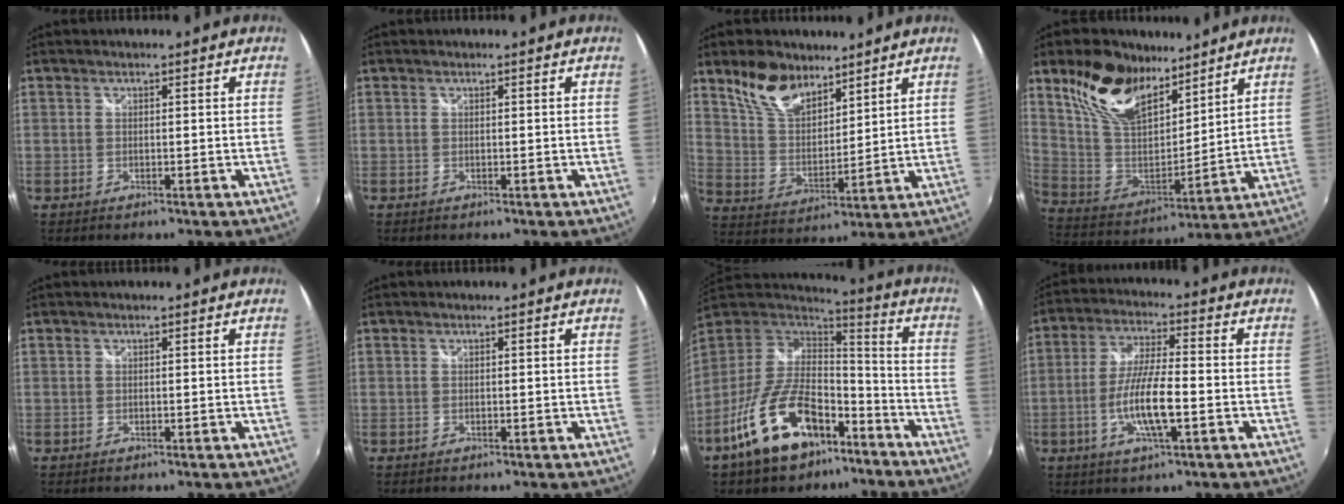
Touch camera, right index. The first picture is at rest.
{"total": 0.0}
{"total": 11.4, "force": [8.2, 5.8, 5.4], "torque": [-0.105, 0.011, 0.162]}
{"total": 19.2, "force": [12.4, 9.7, 10.8], "torque": [-0.233, 0.020, 0.243]}
{"total": 0.0}
{"total": 0.0}
{"total": 20.1, "force": [-12.1, 10.1, 12.6], "torque": [-0.254, 0.002, -0.195]}
{"total": 9.9, "force": [-3.0, 1.7, 9.3], "torque": [-0.185, -0.005, -0.057]}